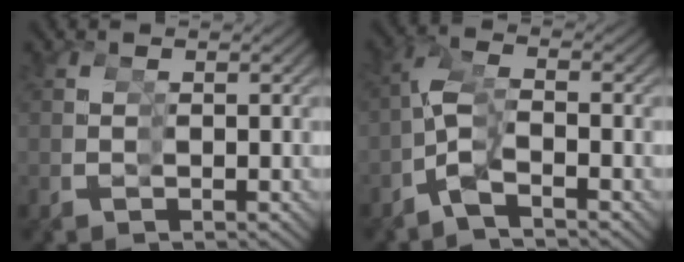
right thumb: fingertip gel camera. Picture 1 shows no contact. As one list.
[{"total": 3.4, "force": [-2.0, 2.2, 1.7], "torque": [-0.064, 0.001, -0.039]}]